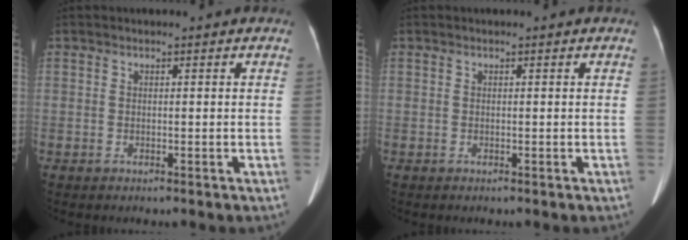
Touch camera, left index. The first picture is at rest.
{"total": 0.0}